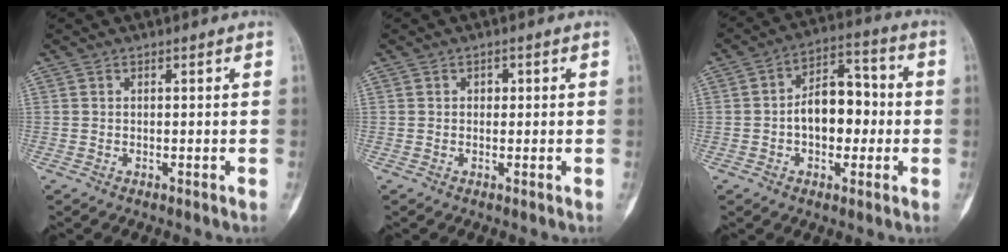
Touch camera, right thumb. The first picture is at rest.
{"total": 1.1, "force": [0.3, 0.9, 0.5], "torque": [0.003, 0.002, 0.001]}
{"total": 11.5, "force": [-0.8, 7.4, 8.7], "torque": [-0.099, 0.036, -0.019]}